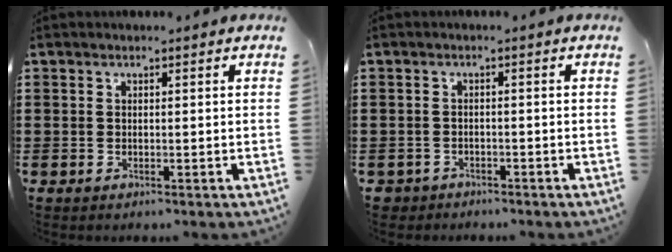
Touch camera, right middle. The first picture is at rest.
{"total": 1.7, "force": [-1.5, 0.7, -0.1], "torque": [-0.005, -0.001, -0.036]}